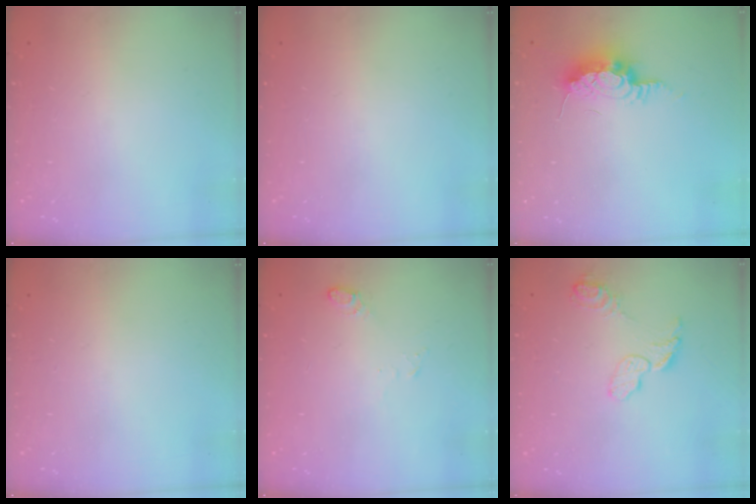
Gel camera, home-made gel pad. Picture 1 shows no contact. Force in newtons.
{"total": 0.0}
{"total": 10.0, "press": 9.6, "slide": 3.1}
{"total": 0.0}
{"total": 5.2, "press": 5.2, "slide": 0.8}
{"total": 8.8, "press": 8.7, "slide": 0.7}